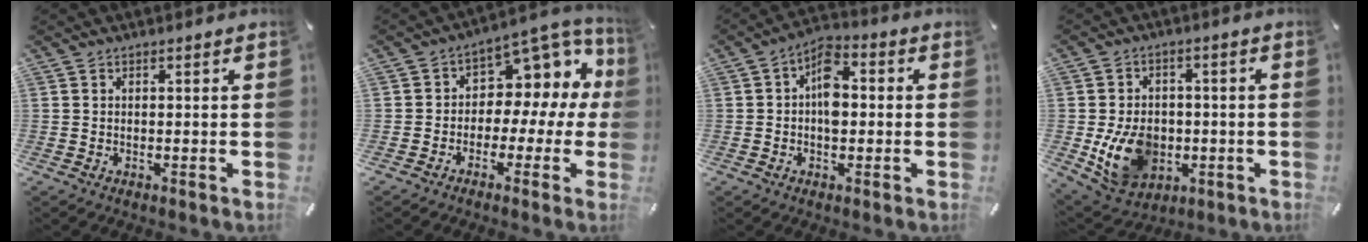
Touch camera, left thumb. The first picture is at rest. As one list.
[{"total": 9.5, "force": [1.8, 7.7, 5.2], "torque": [-0.071, -0.025, 0.033]}, {"total": 7.2, "force": [-0.5, 4.5, 5.6], "torque": [-0.083, 0.008, -0.013]}, {"total": 12.9, "force": [-2.6, 10.1, 7.5], "torque": [-0.154, 0.006, -0.043]}]